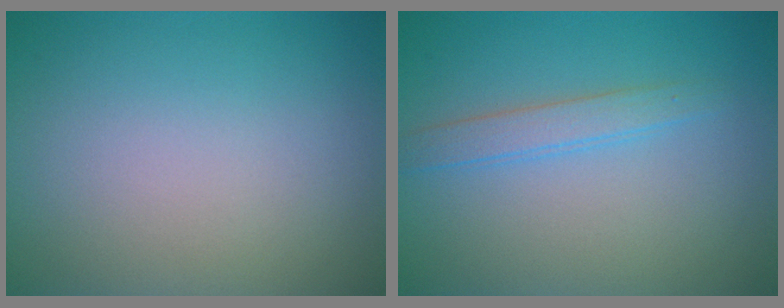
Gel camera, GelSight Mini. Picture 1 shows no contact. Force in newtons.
{"total": 2.0, "press": 2.0, "slide": 0.1}